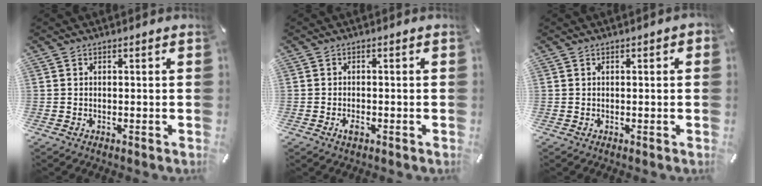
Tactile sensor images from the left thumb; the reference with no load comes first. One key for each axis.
{"total": 2.0, "fx": -1.0, "fy": 1.0, "fz": 1.3, "tx": -0.032, "ty": 0.000, "tz": -0.020}
{"total": 0.5, "fx": 0.0, "fy": 0.3, "fz": 0.5, "tx": -0.008, "ty": 0.003, "tz": -0.001}